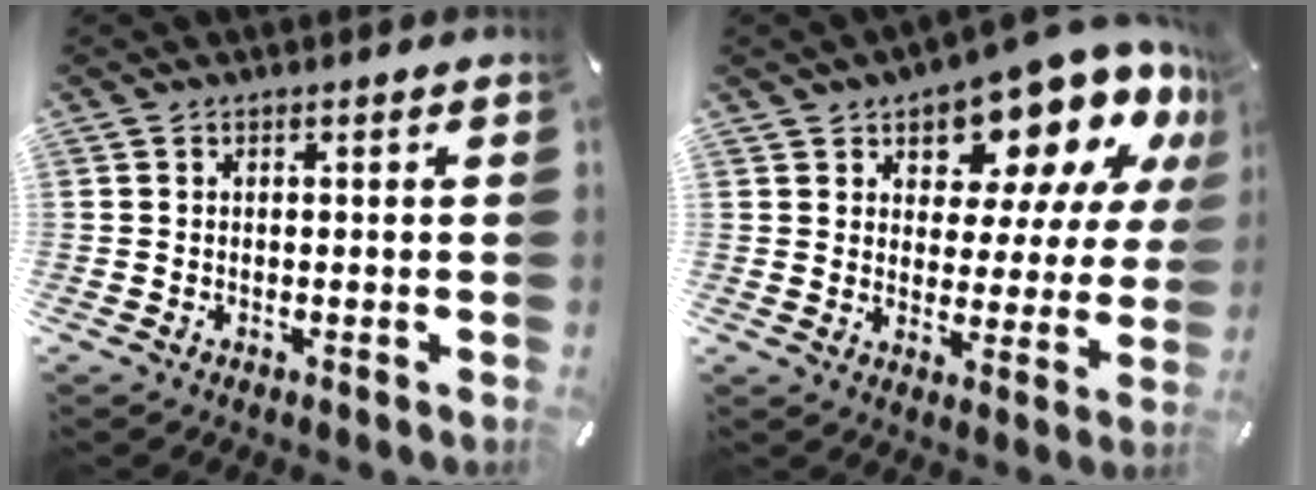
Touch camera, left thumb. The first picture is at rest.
{"total": 14.2, "force": [11.1, 6.4, 6.0], "torque": [-0.099, -0.091, 0.189]}